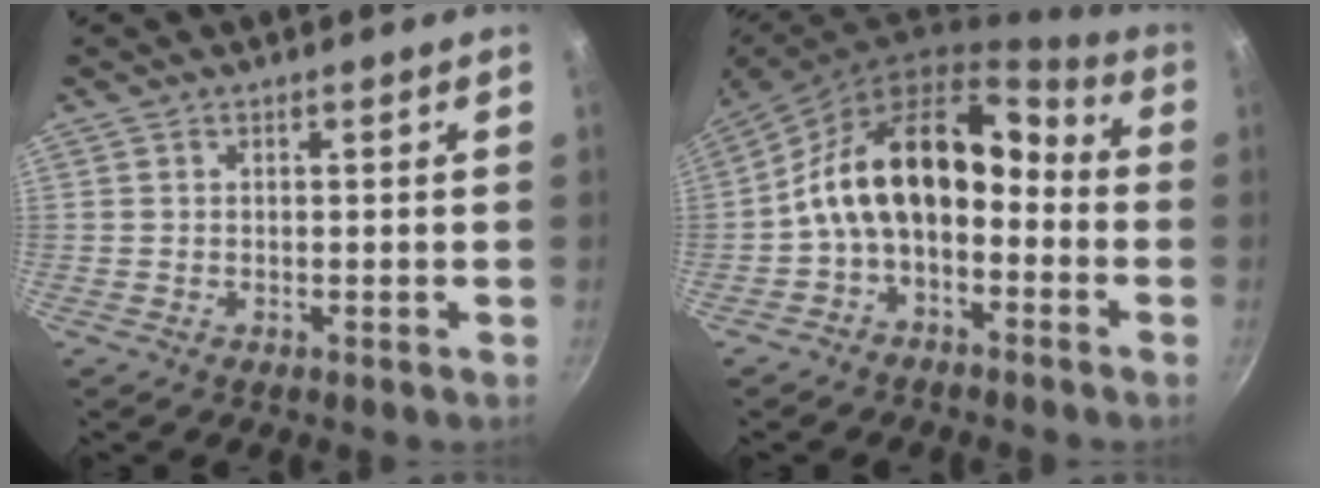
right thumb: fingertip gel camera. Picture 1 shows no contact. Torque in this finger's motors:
{"motor_torque": [2.50, 2.51, 1.13, -1.12, 0.40]}